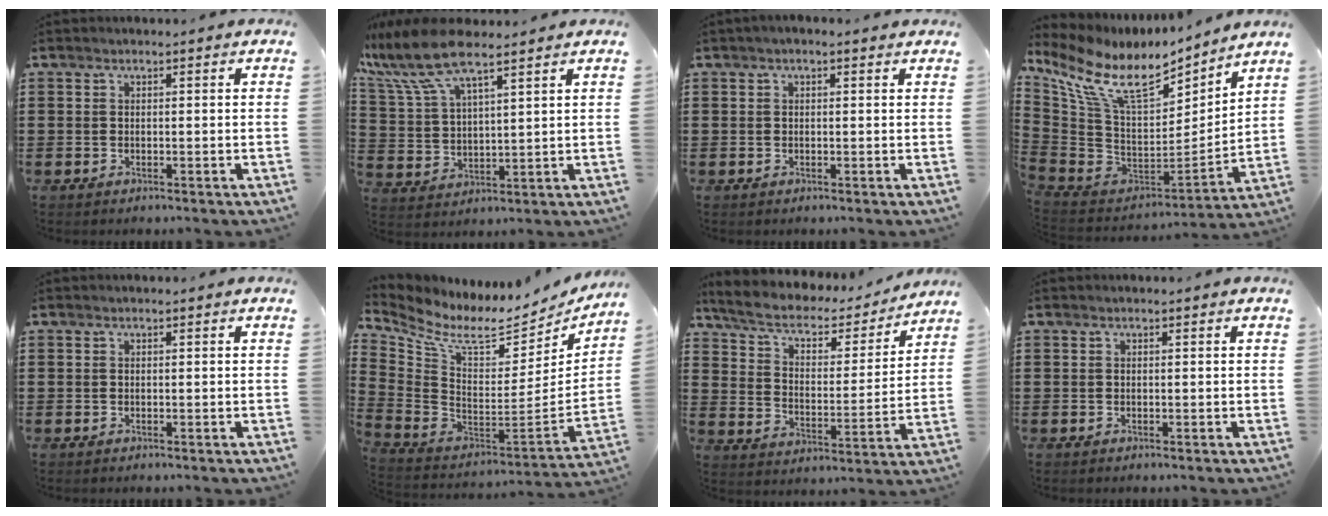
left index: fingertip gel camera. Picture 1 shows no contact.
{"total": 10.3, "force": [7.9, 2.6, 6.1], "torque": [-0.159, -0.029, 0.136]}
{"total": 0.8, "force": [0.2, 0.5, 0.6], "torque": [-0.011, 0.005, 0.003]}
{"total": 12.2, "force": [7.3, 5.2, 8.2], "torque": [-0.201, -0.045, 0.126]}
{"total": 0.0}
{"total": 8.0, "force": [5.5, 3.2, 4.8], "torque": [-0.113, -0.052, 0.093]}
{"total": 5.8, "force": [4.4, 2.3, 3.1], "torque": [-0.080, -0.026, 0.072]}
{"total": 0.0}